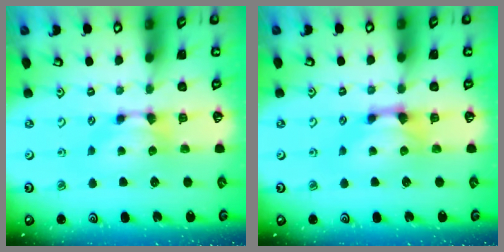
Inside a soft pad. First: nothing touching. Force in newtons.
{"total": 1.5, "press": 1.2, "slide": 0.9}